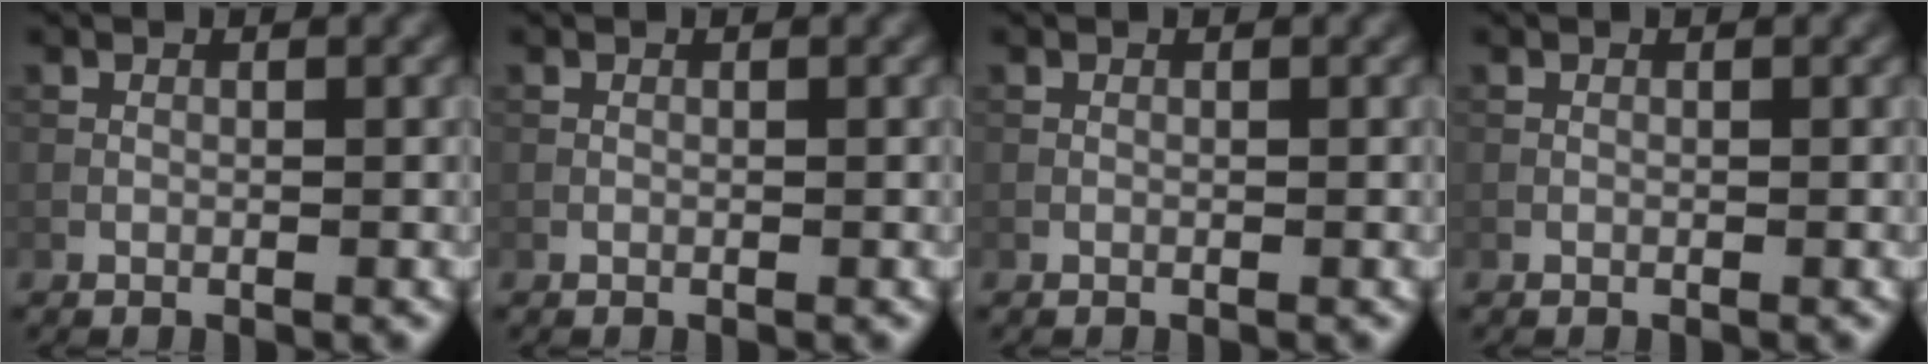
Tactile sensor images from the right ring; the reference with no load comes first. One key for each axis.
{"total": 0.0}
{"total": 0.0}
{"total": 0.0}